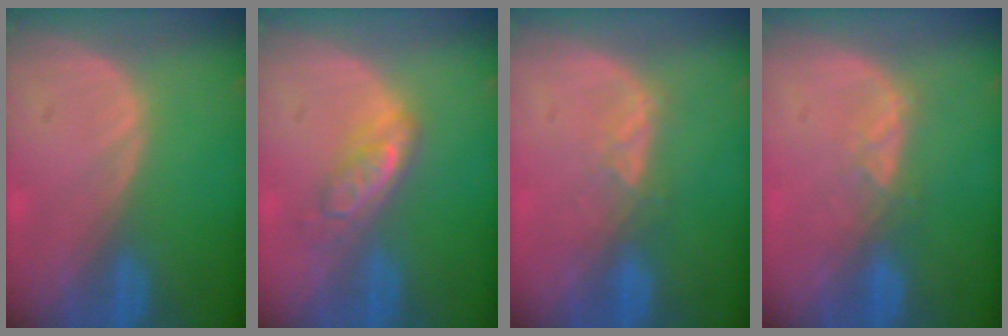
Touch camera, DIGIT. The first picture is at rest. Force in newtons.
{"total": 5.0, "press": 4.5, "slide": 2.2}
{"total": 2.6, "press": 2.5, "slide": 0.8}
{"total": 2.6, "press": 2.5, "slide": 0.8}